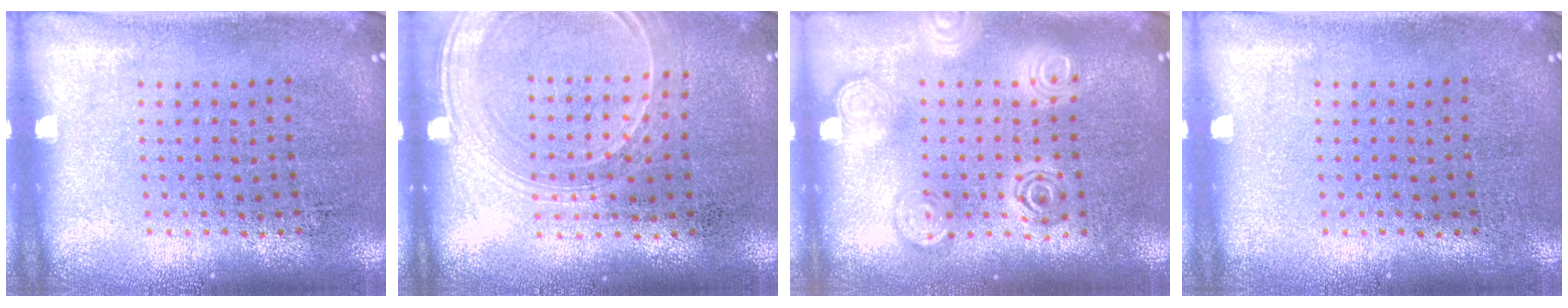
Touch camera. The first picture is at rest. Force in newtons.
{"total": 1.8, "press": 1.7, "slide": 0.6}
{"total": 1.8, "press": 1.8, "slide": 0.2}
{"total": 0.0}